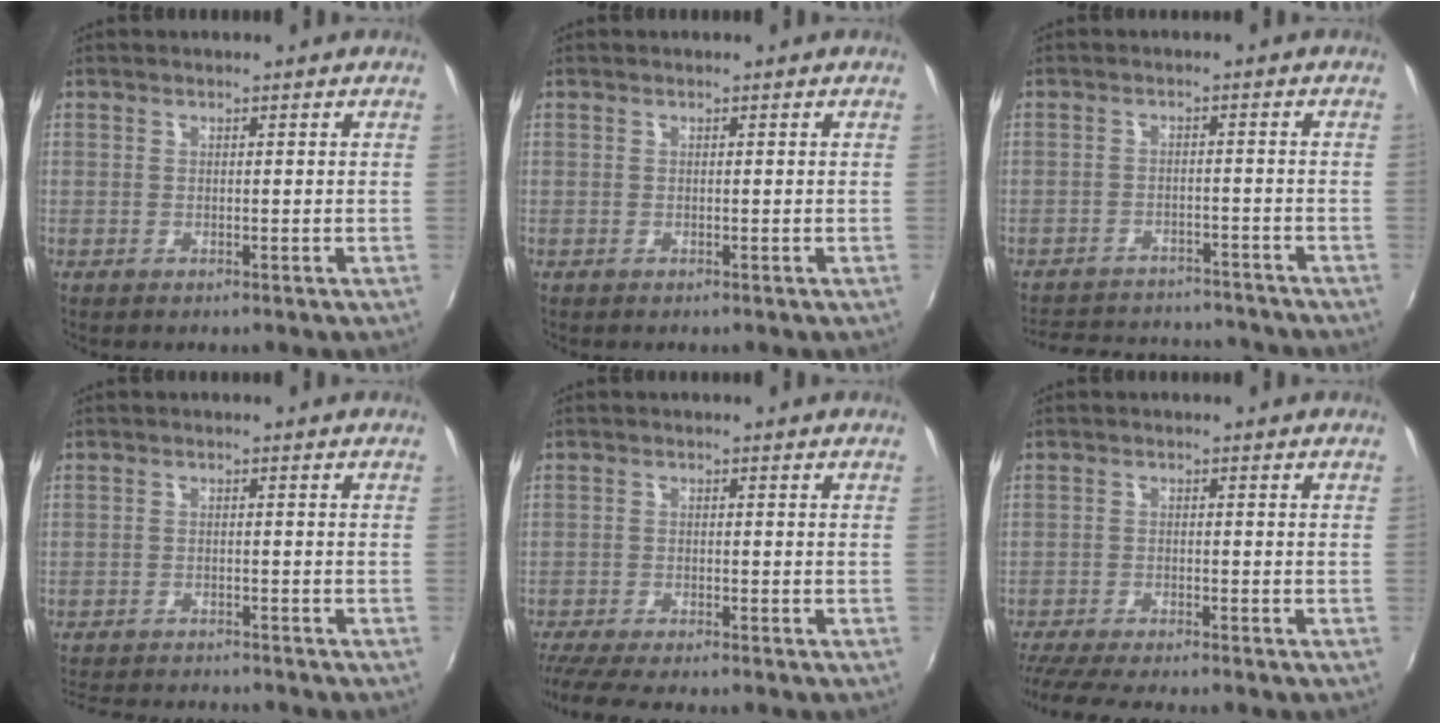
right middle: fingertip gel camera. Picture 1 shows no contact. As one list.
[{"total": 0.0}, {"total": 15.8, "force": [-14.1, 4.9, 5.2], "torque": [-0.120, 0.014, -0.189]}, {"total": 10.5, "force": [-9.7, 1.6, 3.6], "torque": [-0.091, -0.009, -0.147]}, {"total": 7.8, "force": [-6.9, 0.3, 3.7], "torque": [-0.090, -0.027, -0.114]}, {"total": 9.2, "force": [-8.2, 0.2, 4.2], "torque": [-0.100, -0.025, -0.132]}]